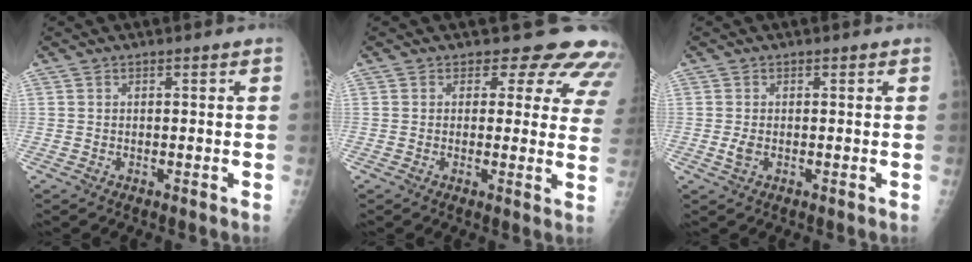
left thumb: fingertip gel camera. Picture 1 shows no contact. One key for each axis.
{"total": 11.4, "fx": 9.7, "fy": 5.4, "fz": 2.6, "tx": 0.028, "ty": -0.050, "tz": 0.077}
{"total": 1.7, "fx": -0.2, "fy": 1.1, "fz": 1.3, "tx": -0.030, "ty": -0.004, "tz": -0.005}